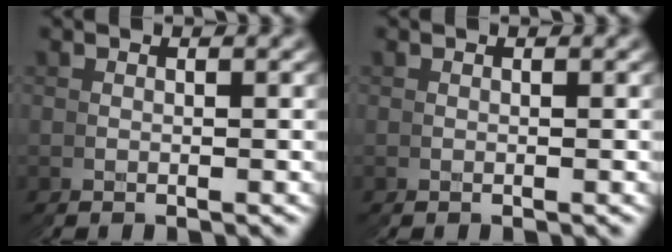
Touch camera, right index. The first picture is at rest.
{"total": 0.0}